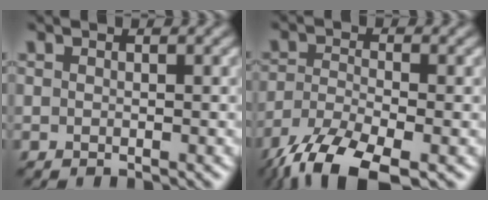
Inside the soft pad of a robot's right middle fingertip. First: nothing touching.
{"total": 9.0, "force": [-6.5, 2.8, 5.5], "torque": [-0.130, -0.027, -0.128]}